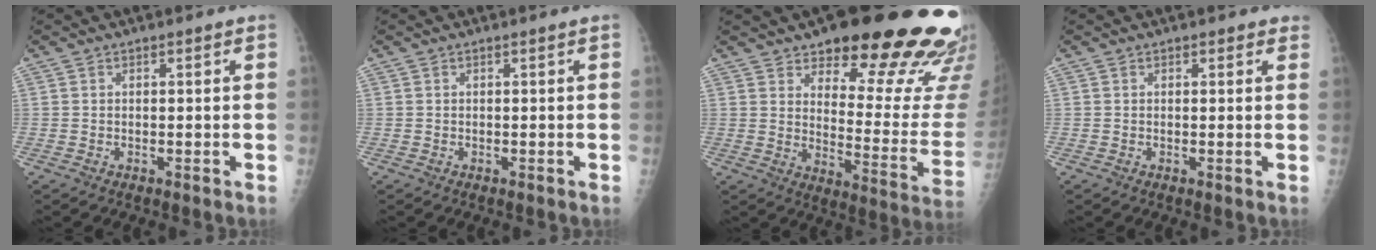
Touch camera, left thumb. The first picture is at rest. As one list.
[{"total": 0.0}, {"total": 26.3, "force": [18.7, 8.5, 16.4], "torque": [-0.167, -0.110, 0.242]}, {"total": 1.3, "force": [0.8, 0.9, 0.5], "torque": [0.008, -0.003, 0.004]}]